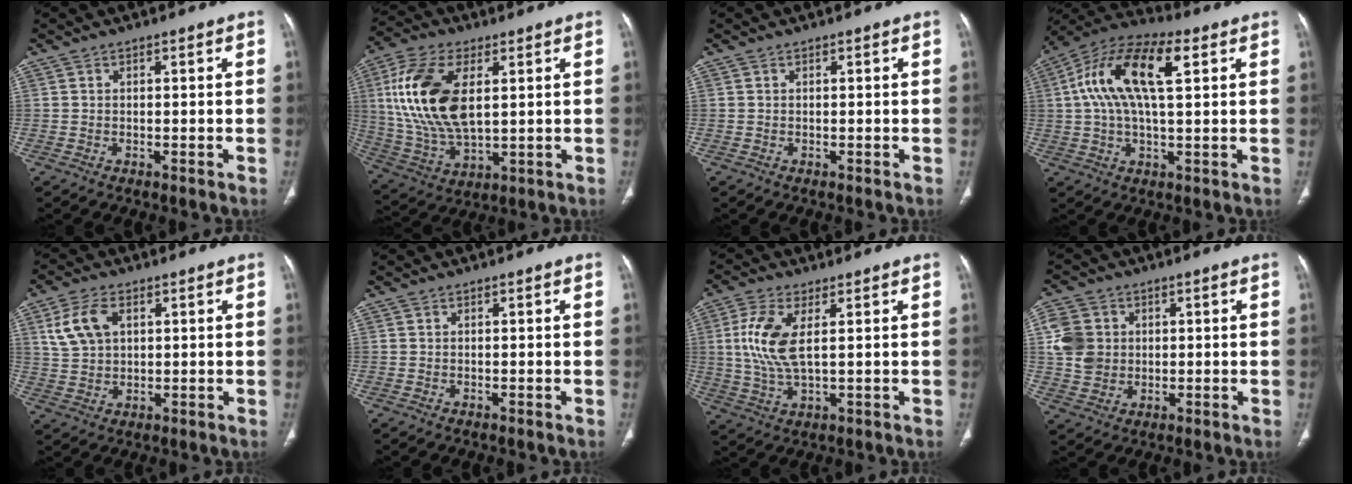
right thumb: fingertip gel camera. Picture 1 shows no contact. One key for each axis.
{"total": 18.7, "fx": 4.0, "fy": 9.8, "fz": 15.5, "tx": -0.317, "ty": -0.009, "tz": 0.081}
{"total": 0.0}
{"total": 16.5, "fx": 4.5, "fy": 7.0, "fz": 14.3, "tx": -0.272, "ty": 0.028, "tz": 0.072}
{"total": 7.7, "fx": 2.8, "fy": 4.9, "fz": 5.2, "tx": -0.101, "ty": 0.000, "tz": 0.059}
{"total": 0.0}
{"total": 9.4, "fx": 1.9, "fy": 3.8, "fz": 8.4, "tx": -0.198, "ty": -0.007, "tz": 0.041}
{"total": 8.2, "fx": 1.1, "fy": 7.2, "fz": 3.7, "tx": -0.058, "ty": 0.000, "tz": 0.021}